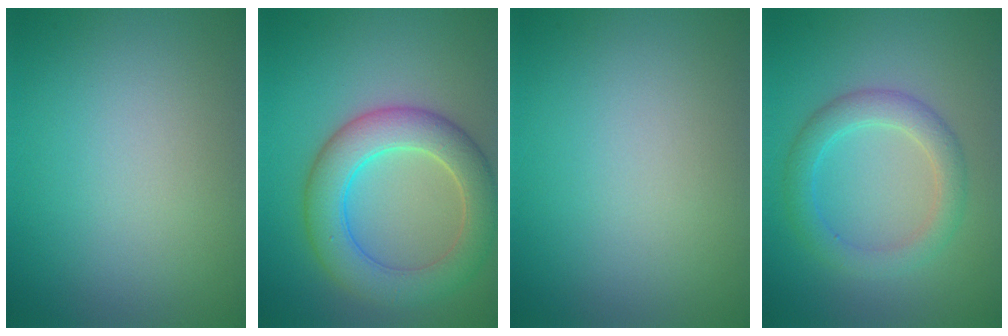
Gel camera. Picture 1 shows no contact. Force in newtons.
{"total": 6.6, "press": 6.6, "slide": 0.2}
{"total": 0.0}
{"total": 3.3, "press": 3.3, "slide": 0.1}